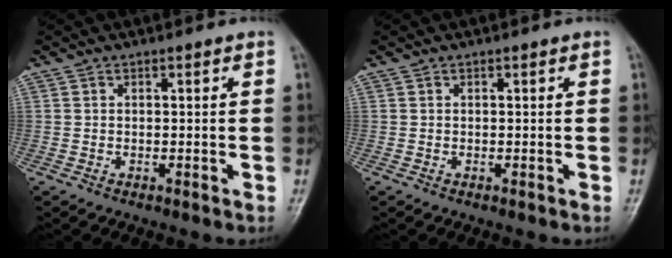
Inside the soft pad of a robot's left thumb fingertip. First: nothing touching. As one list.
[{"total": 0.0}]